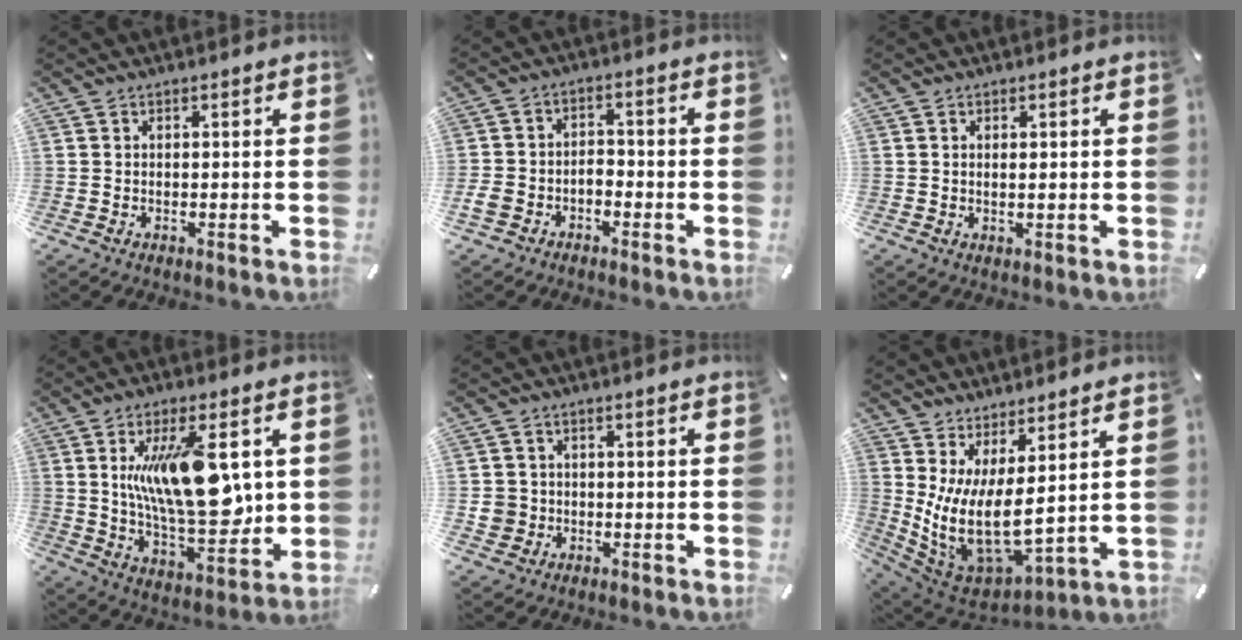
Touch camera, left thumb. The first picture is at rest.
{"total": 4.7, "force": [-2.4, 3.4, 2.1], "torque": [-0.048, 0.011, -0.048]}
{"total": 1.0, "force": [0.5, 0.1, 0.8], "torque": [-0.017, -0.001, 0.009]}
{"total": 19.3, "force": [5.1, 7.8, 16.9], "torque": [-0.305, -0.027, 0.075]}
{"total": 4.5, "force": [-0.3, 4.4, 0.4], "torque": [-0.012, 0.007, -0.005]}
{"total": 11.0, "force": [1.8, 5.1, 9.6], "torque": [-0.211, -0.066, 0.034]}